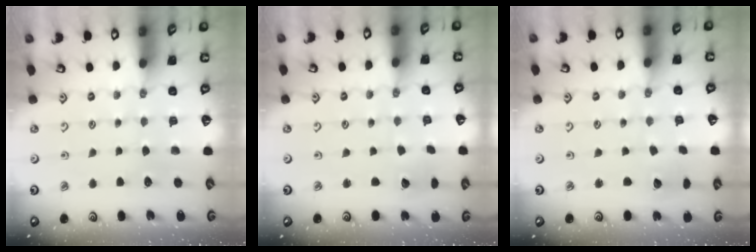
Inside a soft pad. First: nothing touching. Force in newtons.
{"total": 2.0, "press": 2.0, "slide": 0.1}
{"total": 2.0, "press": 2.0, "slide": 0.1}